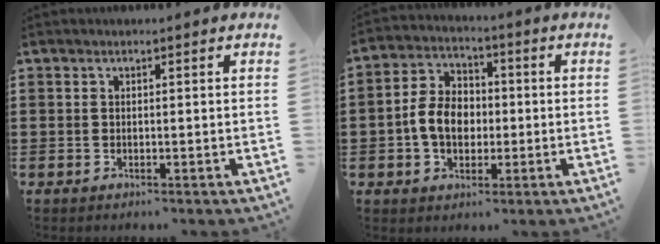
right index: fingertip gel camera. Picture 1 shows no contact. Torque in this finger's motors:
{"motor_torque": [1.38, -0.22, 0.27, 0.16]}